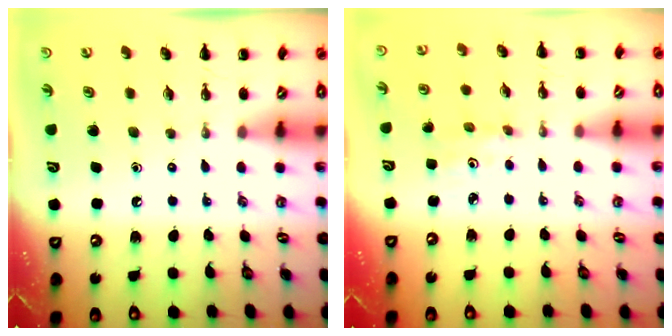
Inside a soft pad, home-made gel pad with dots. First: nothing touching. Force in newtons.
{"total": 1.2, "press": 1.1, "slide": 0.4}